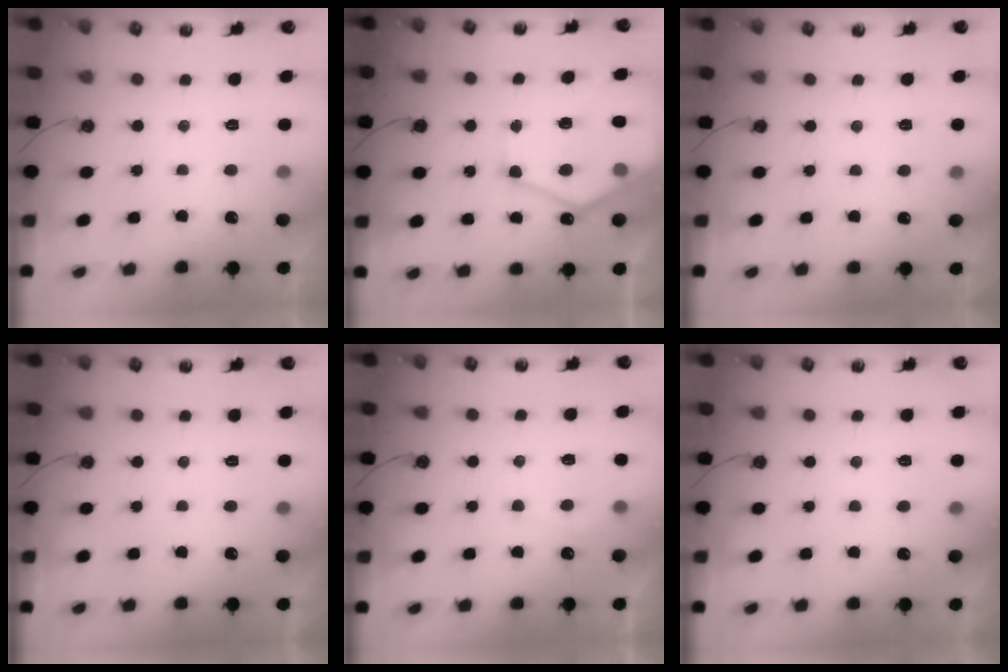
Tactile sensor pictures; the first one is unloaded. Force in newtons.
{"total": 16.5, "press": 16.4, "slide": 1.7}
{"total": 3.5, "press": 3.5, "slide": 0.4}
{"total": 0.0}
{"total": 6.2, "press": 6.2, "slide": 0.7}
{"total": 3.2, "press": 3.2, "slide": 0.5}